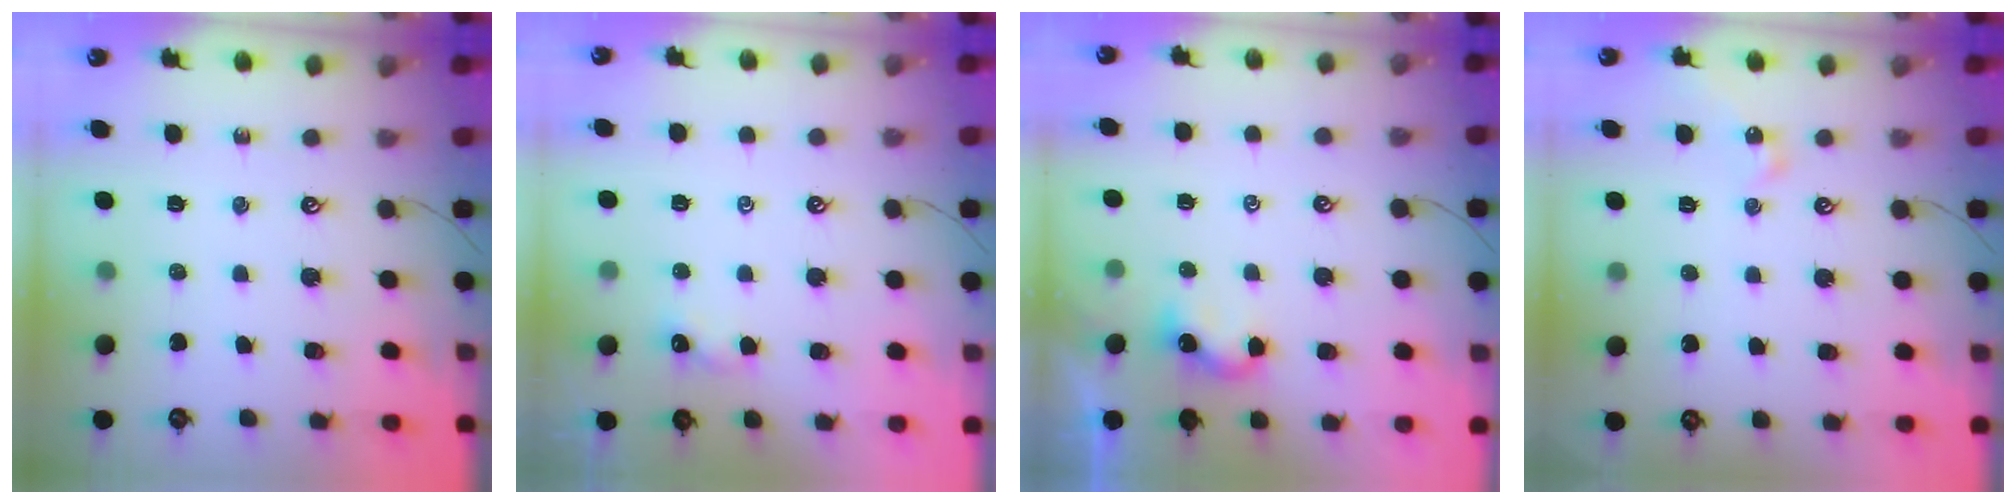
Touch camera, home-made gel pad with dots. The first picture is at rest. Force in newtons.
{"total": 1.4, "press": 1.3, "slide": 0.3}
{"total": 1.8, "press": 1.8, "slide": 0.3}
{"total": 5.6, "press": 5.6, "slide": 0.6}